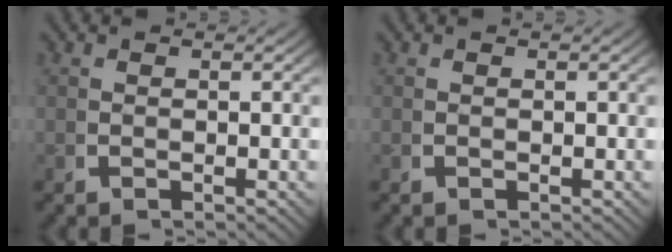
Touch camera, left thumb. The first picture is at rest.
{"total": 0.0}